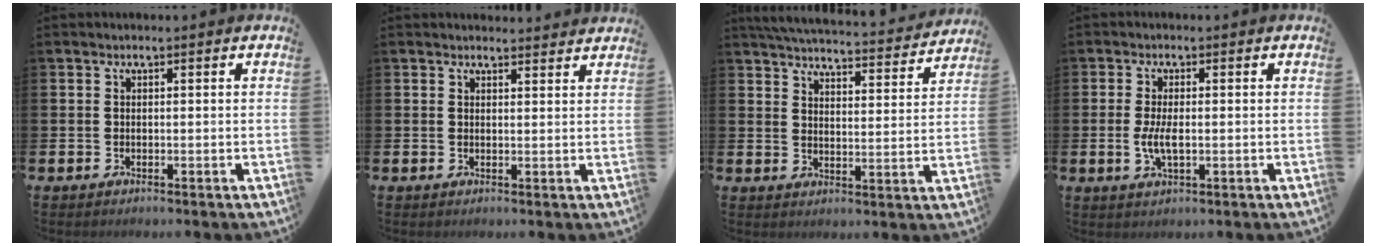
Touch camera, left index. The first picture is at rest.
{"total": 2.0, "force": [1.9, 0.3, -0.2], "torque": [0.012, -0.014, 0.033]}
{"total": 5.4, "force": [5.4, 0.4, 0.9], "torque": [-0.033, -0.042, 0.090]}
{"total": 3.4, "force": [-0.2, 1.3, 3.1], "torque": [-0.062, -0.001, -0.009]}